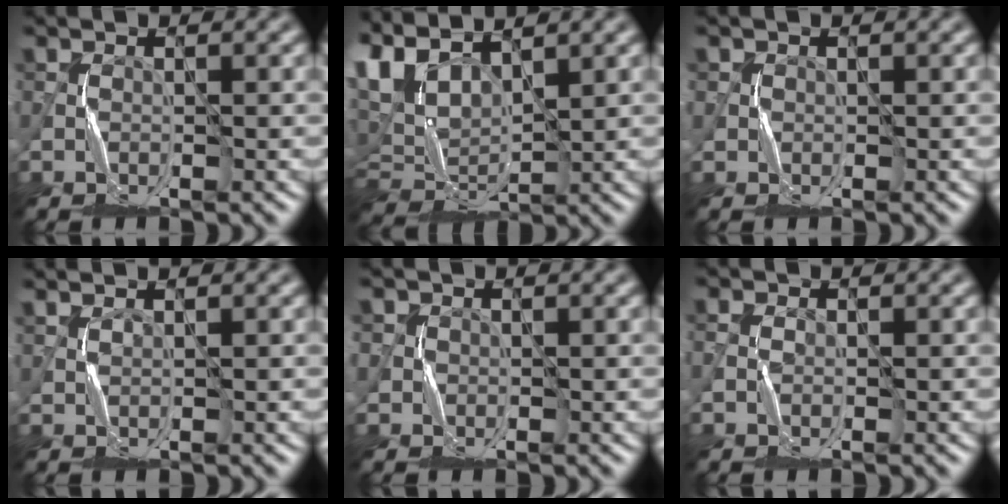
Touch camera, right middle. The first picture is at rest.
{"total": 6.5, "force": [2.9, 3.3, 4.8], "torque": [-0.112, 0.006, 0.055]}
{"total": 0.8, "force": [0.0, 0.8, 0.0], "torque": [0.008, -0.002, -0.001]}
{"total": 1.3, "force": [1.1, 0.3, 0.7], "torque": [-0.014, 0.001, 0.013]}
{"total": 1.3, "force": [0.3, 1.3, 0.1], "torque": [0.006, 0.000, 0.003]}
{"total": 0.9, "force": [-0.1, 0.7, 0.6], "torque": [-0.013, 0.004, -0.005]}